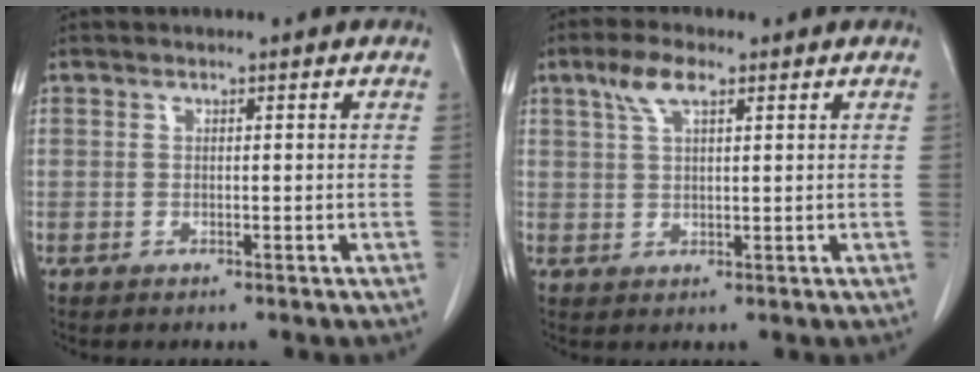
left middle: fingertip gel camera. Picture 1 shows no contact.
{"total": 4.6, "force": [2.7, 1.4, 3.5], "torque": [-0.079, 0.010, 0.056]}